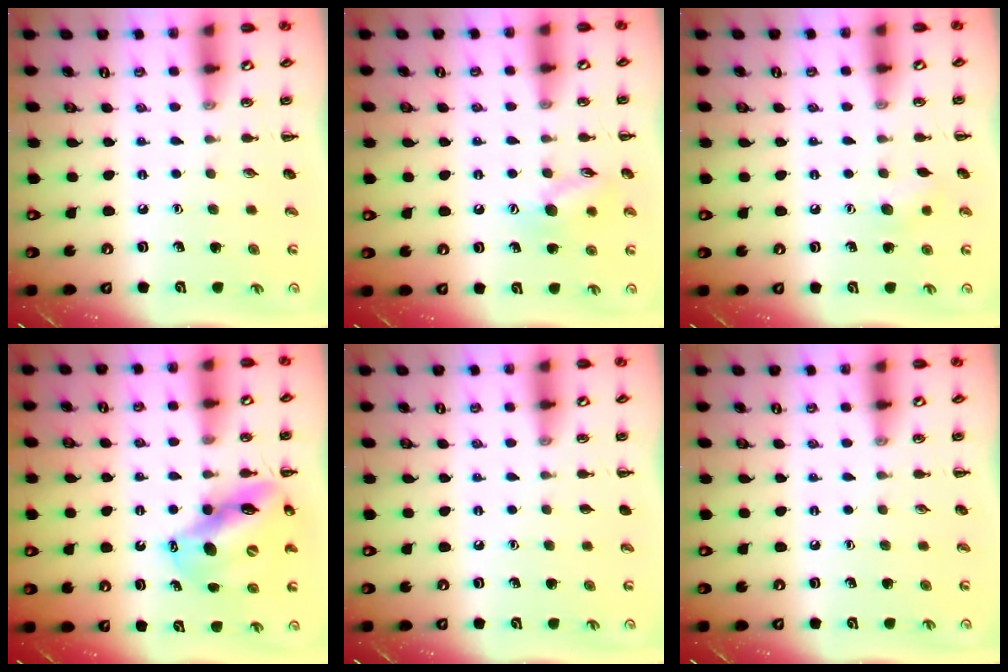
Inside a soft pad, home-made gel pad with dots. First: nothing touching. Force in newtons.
{"total": 10.0, "press": 9.9, "slide": 1.3}
{"total": 7.2, "press": 7.0, "slide": 1.6}
{"total": 13.6, "press": 13.1, "slide": 3.5}
{"total": 0.0}
{"total": 0.0}